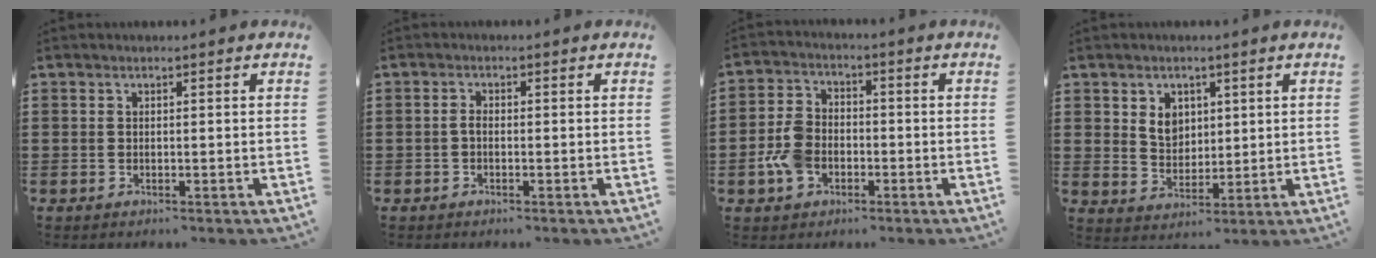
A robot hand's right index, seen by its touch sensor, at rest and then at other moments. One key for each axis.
{"total": 1.3, "fx": -0.5, "fy": 0.5, "fz": 1.1, "tx": -0.029, "ty": -0.003, "tz": -0.012}
{"total": 6.3, "fx": -2.1, "fy": 4.4, "fz": 4.0, "tx": -0.108, "ty": 0.006, "tz": -0.047}
{"total": 4.7, "fx": 1.9, "fy": 3.8, "fz": 2.0, "tx": -0.046, "ty": 0.010, "tz": 0.033}